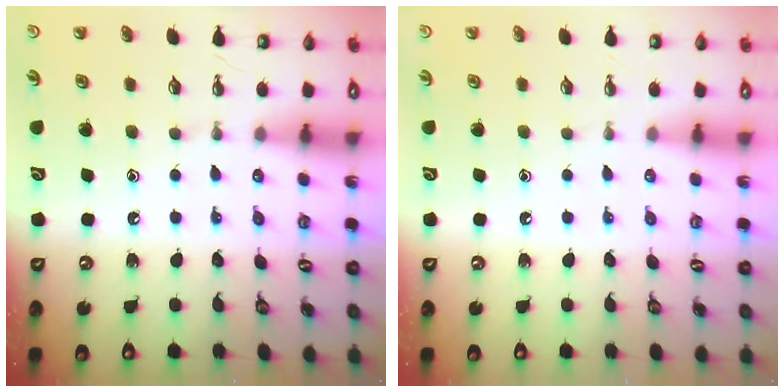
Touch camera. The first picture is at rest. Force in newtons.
{"total": 0.0}